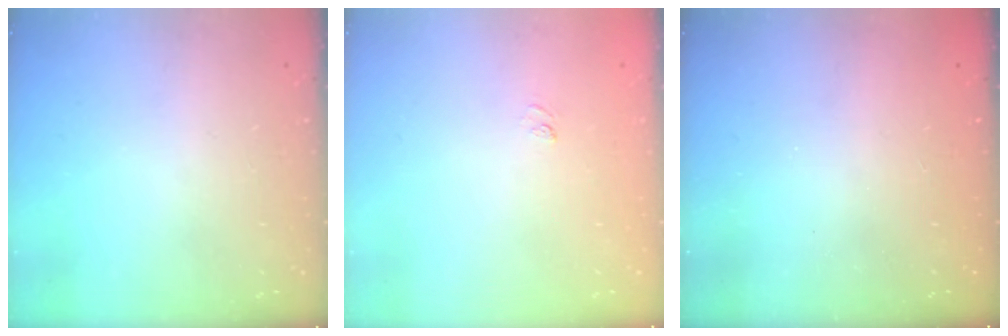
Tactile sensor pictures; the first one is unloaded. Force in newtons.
{"total": 5.0, "press": 4.9, "slide": 1.1}
{"total": 2.3, "press": 2.2, "slide": 0.8}